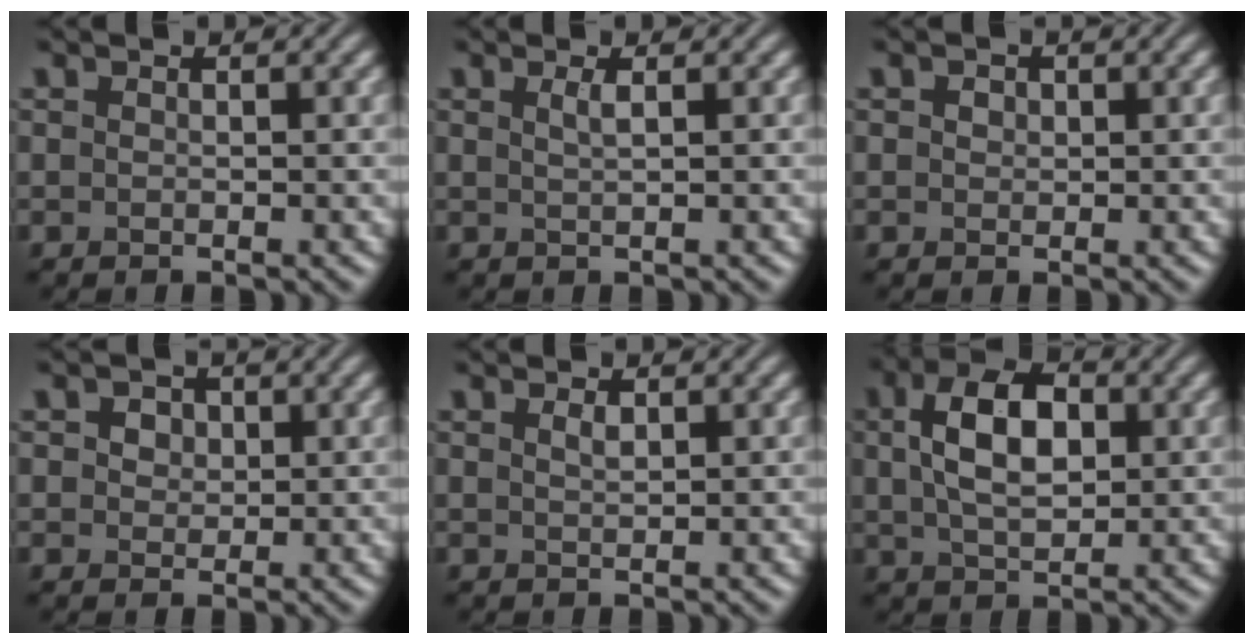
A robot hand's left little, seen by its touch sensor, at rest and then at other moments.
{"total": 1.3, "force": [0.5, 0.4, 1.1], "torque": [-0.015, 0.003, 0.006]}
{"total": 1.0, "force": [0.3, 0.8, 0.4], "torque": [-0.008, 0.000, 0.002]}
{"total": 2.8, "force": [1.3, 2.1, 1.5], "torque": [-0.026, 0.015, 0.005]}
{"total": 0.8, "force": [0.5, 0.3, 0.5], "torque": [-0.013, 0.000, 0.010]}
{"total": 6.5, "force": [1.3, 3.8, 5.1], "torque": [-0.093, 0.012, 0.018]}